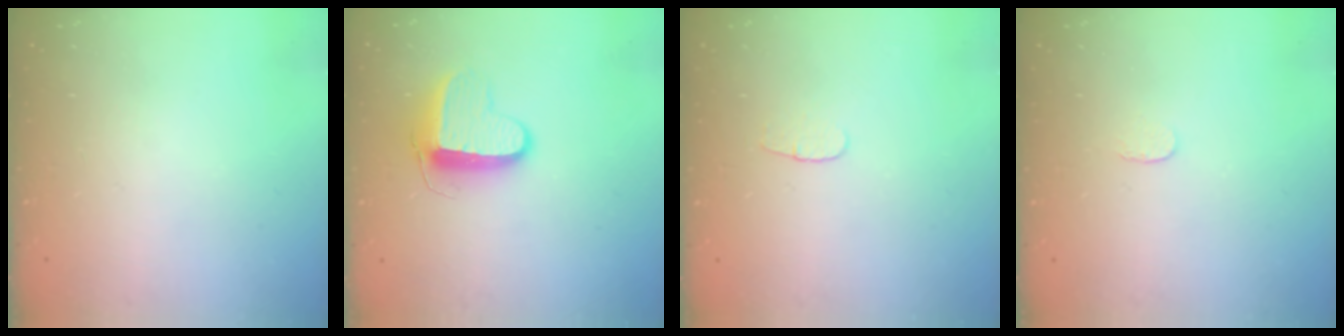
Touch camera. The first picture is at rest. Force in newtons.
{"total": 10.3, "press": 10.3, "slide": 0.4}
{"total": 3.6, "press": 3.6, "slide": 0.4}
{"total": 2.6, "press": 2.6, "slide": 0.2}